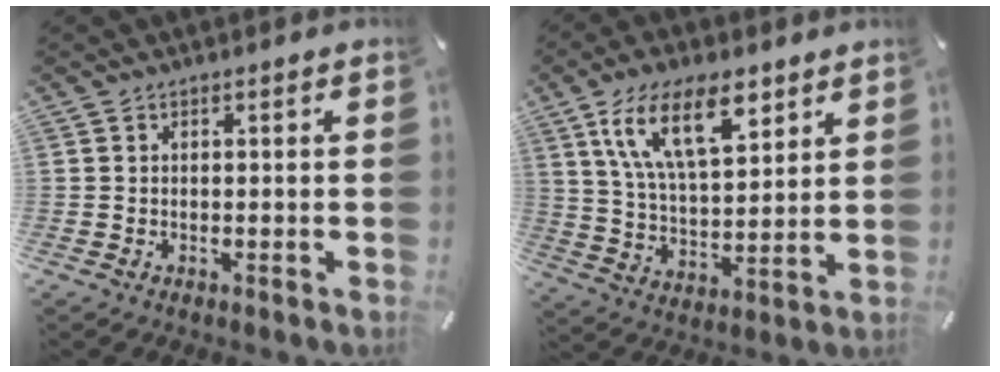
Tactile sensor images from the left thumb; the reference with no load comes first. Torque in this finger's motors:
{"motor_torque": [1.94, 2.13, 1.43, -1.34, 0.38]}